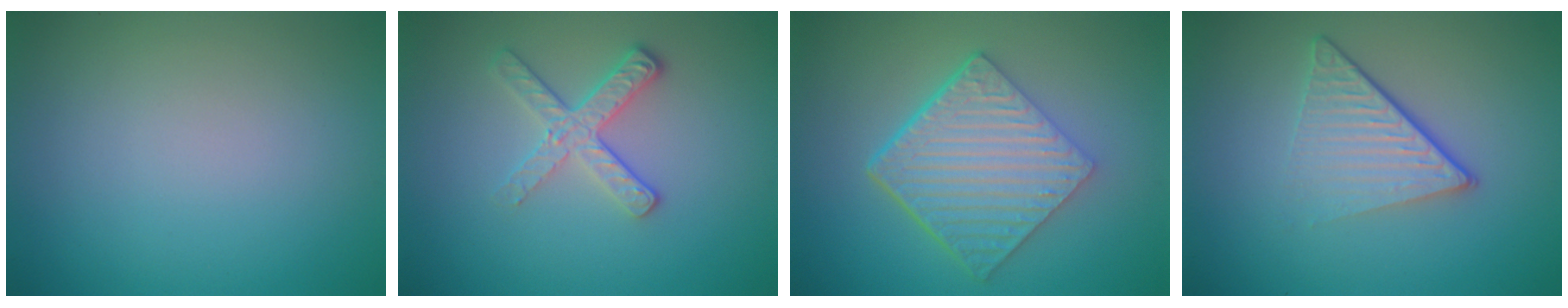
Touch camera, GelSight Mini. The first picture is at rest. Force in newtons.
{"total": 2.8, "press": 2.5, "slide": 1.3}
{"total": 7.1, "press": 4.7, "slide": 5.3}
{"total": 5.0, "press": 3.0, "slide": 4.0}